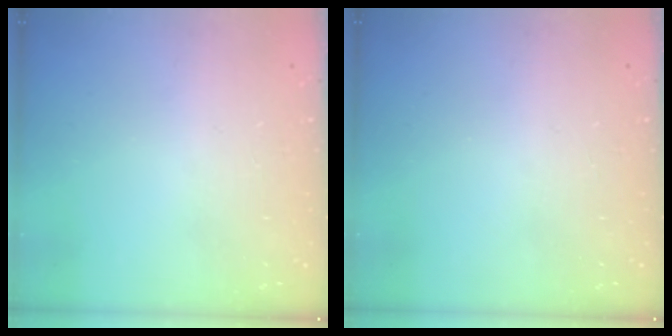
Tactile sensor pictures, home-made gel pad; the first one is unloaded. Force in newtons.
{"total": 0.0}